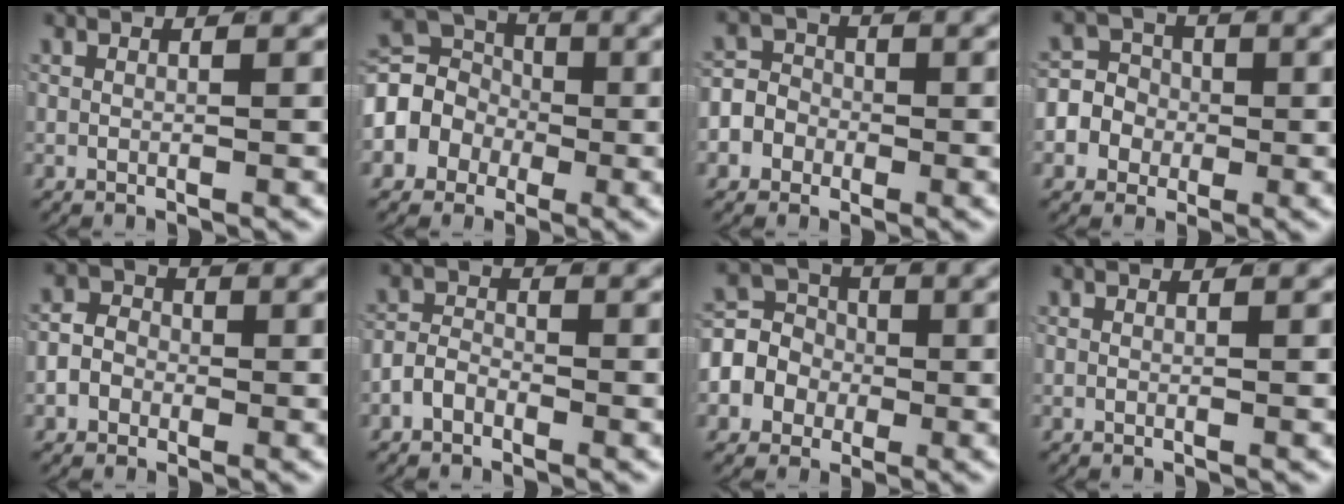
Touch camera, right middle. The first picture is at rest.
{"total": 10.9, "force": [-0.3, 9.4, 5.4], "torque": [-0.115, -0.014, -0.011]}
{"total": 6.9, "force": [-1.5, 6.3, 2.2], "torque": [-0.043, -0.006, -0.038]}
{"total": 8.9, "force": [-1.9, 8.2, 2.9], "torque": [-0.076, -0.025, -0.040]}
{"total": 3.7, "force": [-0.8, 3.3, 1.5], "torque": [-0.018, 0.000, -0.023]}
{"total": 2.2, "force": [-1.3, 1.5, 0.9], "torque": [-0.009, 0.003, -0.028]}
{"total": 8.7, "force": [-1.0, 7.8, 3.7], "torque": [-0.090, -0.020, -0.021]}
{"total": 0.0}